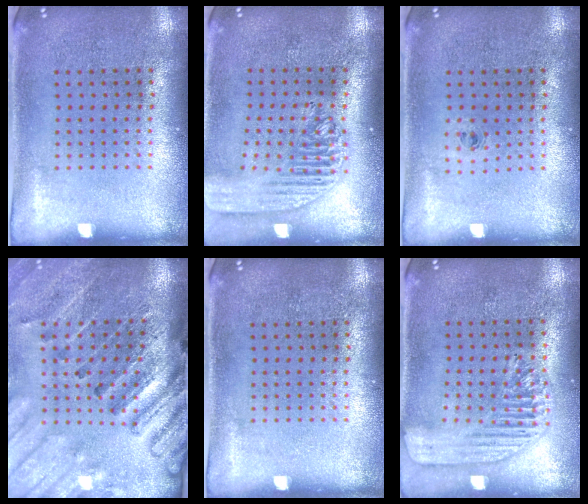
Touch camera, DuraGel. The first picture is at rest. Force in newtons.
{"total": 2.1, "press": 1.8, "slide": 1.1}
{"total": 0.5, "press": 0.3, "slide": 0.4}
{"total": 3.0, "press": 2.9, "slide": 0.8}
{"total": 0.0}
{"total": 1.7, "press": 1.5, "slide": 0.7}